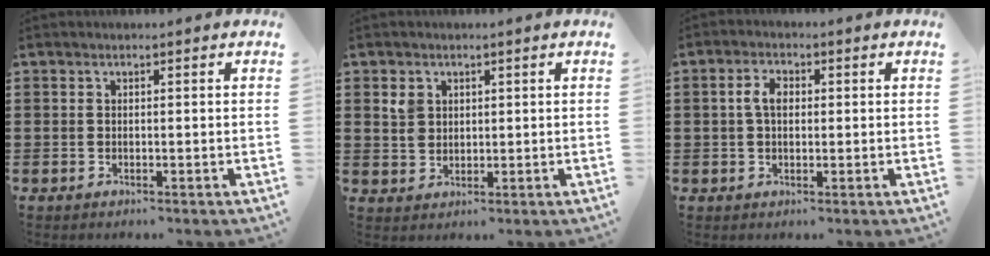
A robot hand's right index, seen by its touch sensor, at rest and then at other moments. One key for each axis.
{"total": 2.7, "fx": 1.2, "fy": 2.3, "fz": 0.9, "tx": -0.026, "ty": 0.010, "tz": 0.022}
{"total": 3.5, "fx": 0.3, "fy": 2.0, "fz": 2.8, "tx": -0.066, "ty": 0.008, "tz": 0.002}